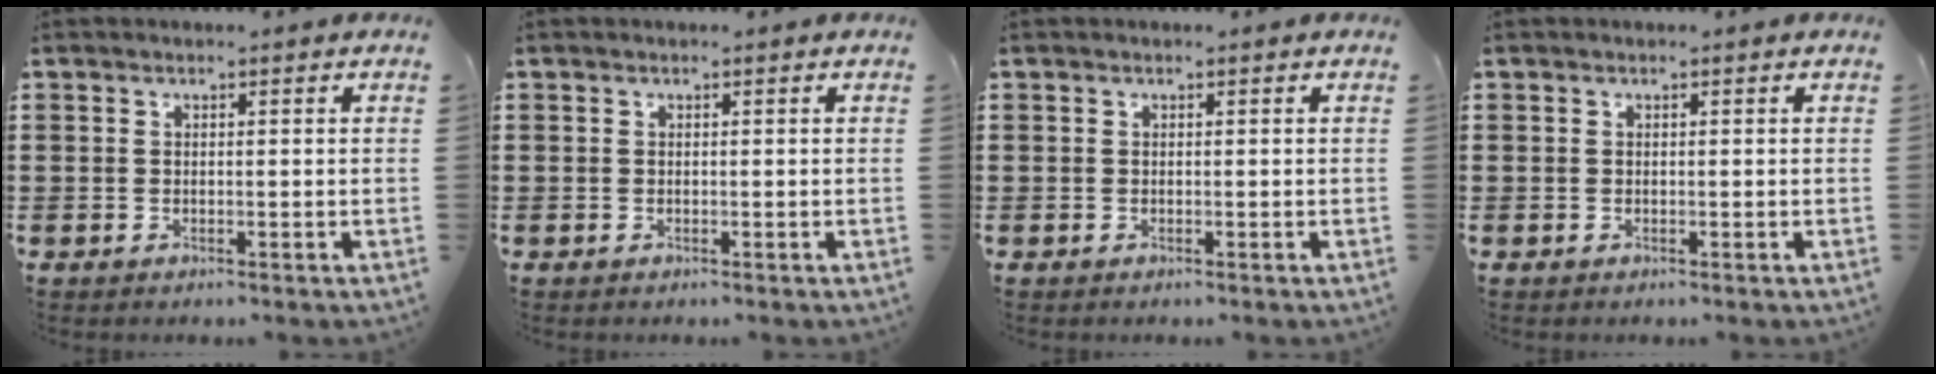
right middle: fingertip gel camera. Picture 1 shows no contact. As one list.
[{"total": 0.0}, {"total": 0.0}, {"total": 0.0}]